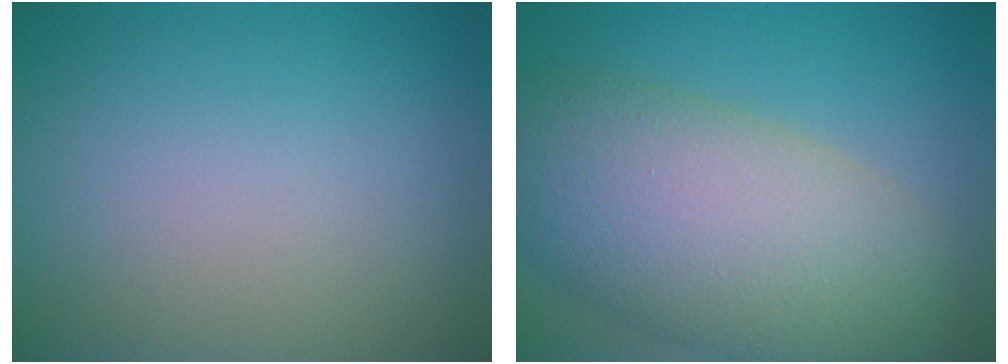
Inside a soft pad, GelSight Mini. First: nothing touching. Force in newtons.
{"total": 11.2, "press": 11.2, "slide": 0.6}